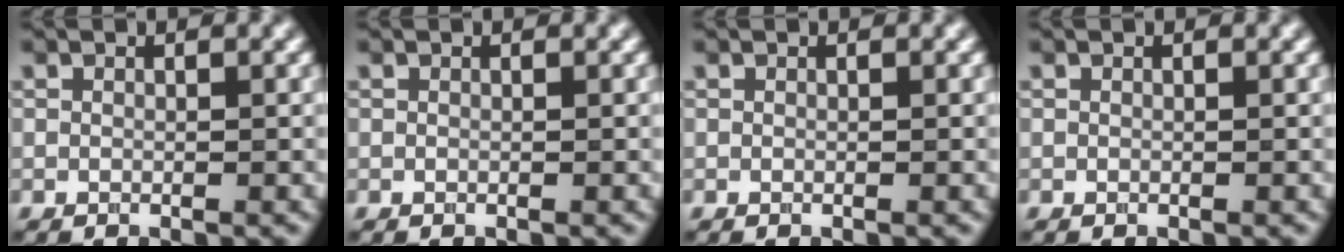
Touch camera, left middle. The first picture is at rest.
{"total": 0.0}
{"total": 0.0}
{"total": 0.0}